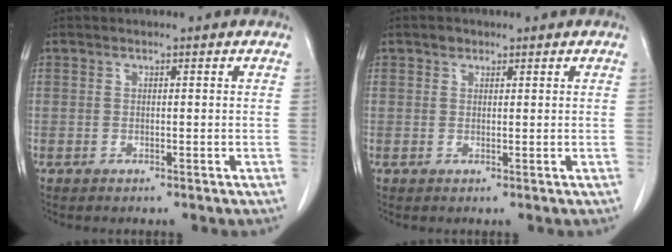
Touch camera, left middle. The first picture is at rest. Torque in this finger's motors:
{"motor_torque": [0.24, -0.20, -0.02, -0.01]}